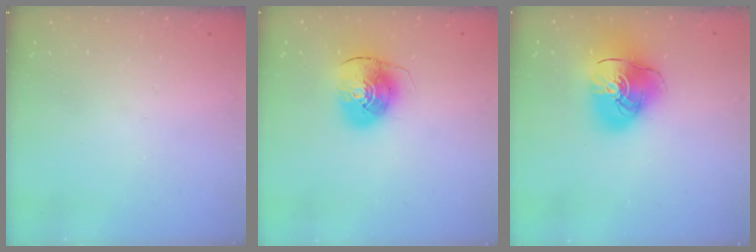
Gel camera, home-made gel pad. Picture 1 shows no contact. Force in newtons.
{"total": 9.9, "press": 9.8, "slide": 1.6}
{"total": 14.7, "press": 14.5, "slide": 2.2}